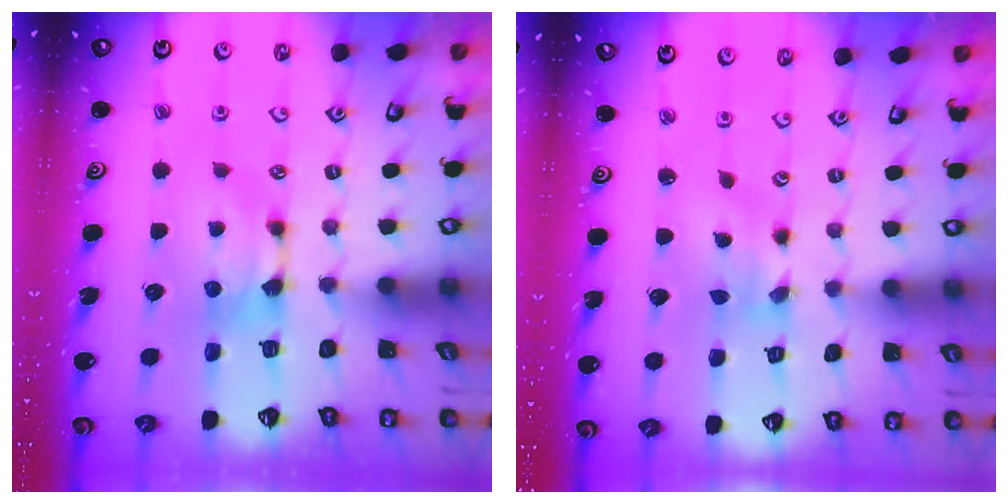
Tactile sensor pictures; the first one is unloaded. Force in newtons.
{"total": 1.4, "press": 0.9, "slide": 1.1}